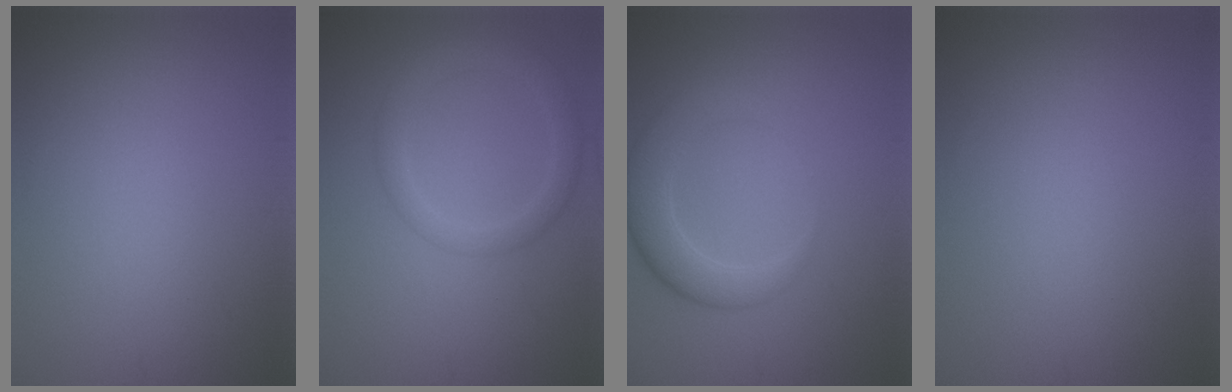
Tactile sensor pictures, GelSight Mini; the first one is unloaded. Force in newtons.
{"total": 3.0, "press": 3.0, "slide": 0.2}
{"total": 3.7, "press": 3.7, "slide": 0.3}
{"total": 0.0}